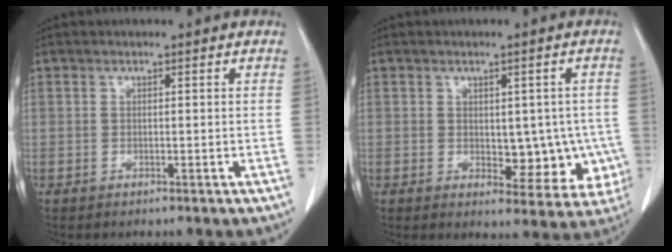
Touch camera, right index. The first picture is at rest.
{"total": 7.9, "force": [-0.8, 4.5, 6.5], "torque": [-0.061, 0.005, 0.005]}